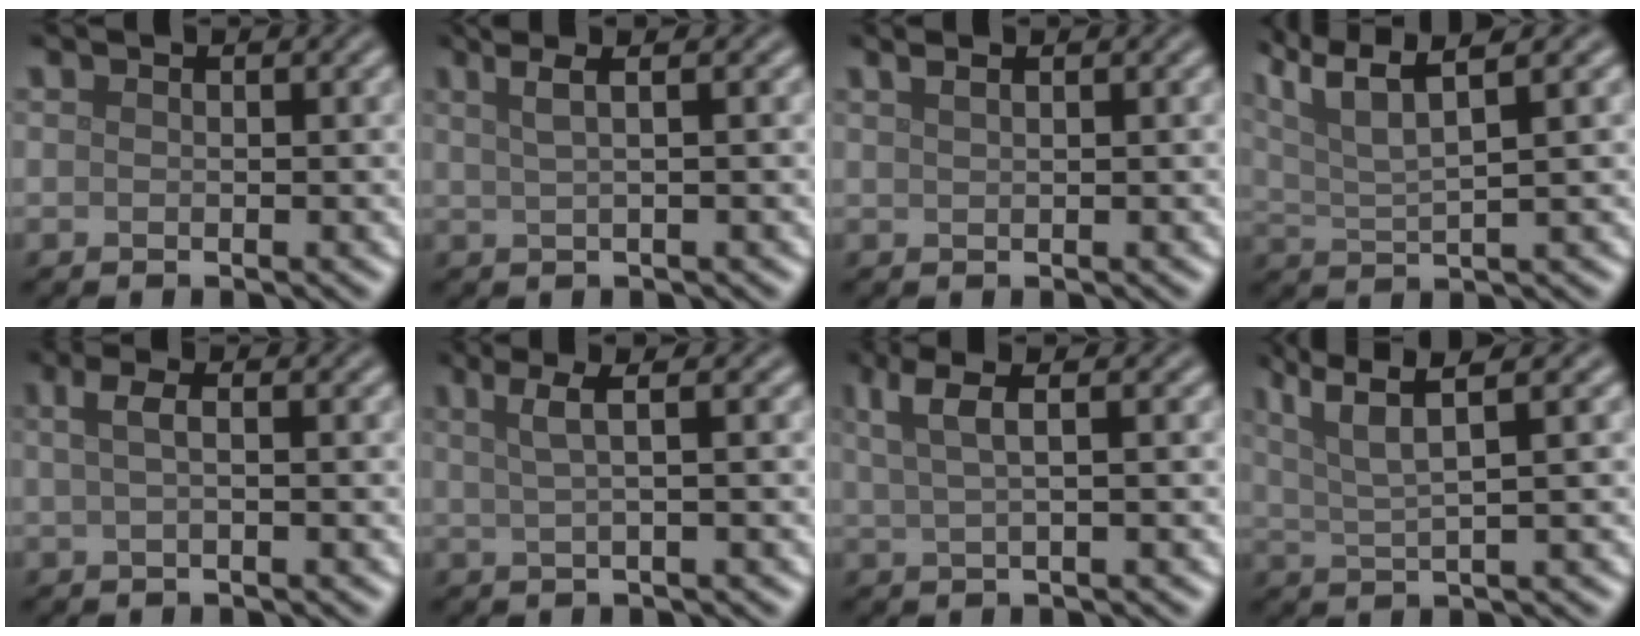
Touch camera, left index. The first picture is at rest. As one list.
[{"total": 3.7, "force": [1.9, 1.4, 2.8], "torque": [-0.029, 0.015, -0.002]}, {"total": 2.0, "force": [1.3, 0.9, 1.3], "torque": [-0.008, 0.001, 0.000]}, {"total": 7.2, "force": [4.3, 1.8, 5.5], "torque": [-0.096, 0.025, 0.069]}, {"total": 2.0, "force": [0.4, 0.6, 1.9], "torque": [-0.036, 0.007, 0.004]}, {"total": 2.9, "force": [0.9, 0.8, 2.6], "torque": [-0.037, 0.007, 0.014]}, {"total": 3.4, "force": [1.5, 0.9, 3.0], "torque": [-0.046, 0.008, 0.026]}, {"total": 5.0, "force": [2.7, 0.8, 4.1], "torque": [-0.077, 0.012, 0.052]}]